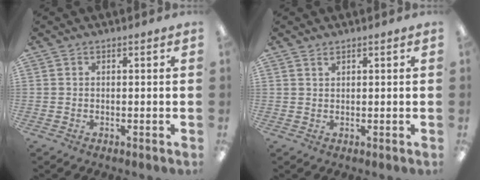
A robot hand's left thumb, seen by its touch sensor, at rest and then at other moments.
{"total": 1.0, "force": [0.9, 0.3, 0.4], "torque": [-0.009, 0.000, 0.017]}